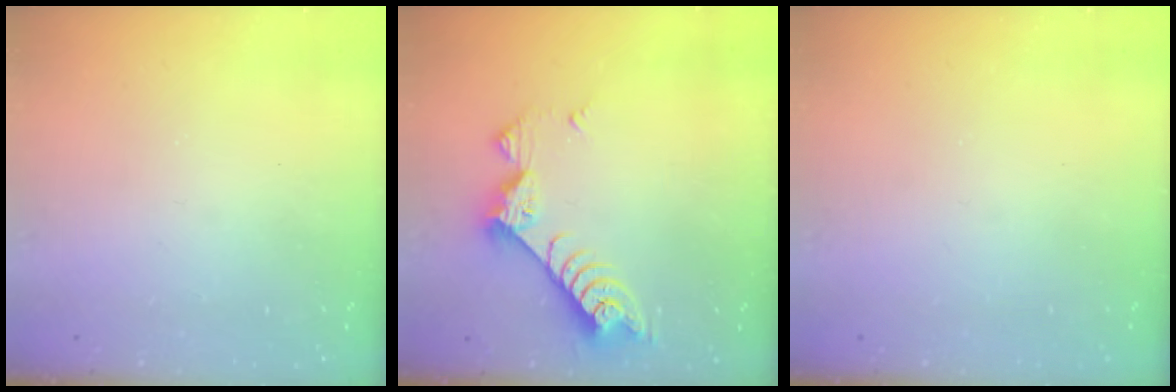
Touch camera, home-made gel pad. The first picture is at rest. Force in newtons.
{"total": 8.4, "press": 8.3, "slide": 0.4}
{"total": 0.0}